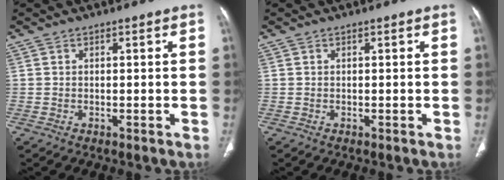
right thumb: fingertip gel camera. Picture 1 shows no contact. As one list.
[{"total": 0.0}]